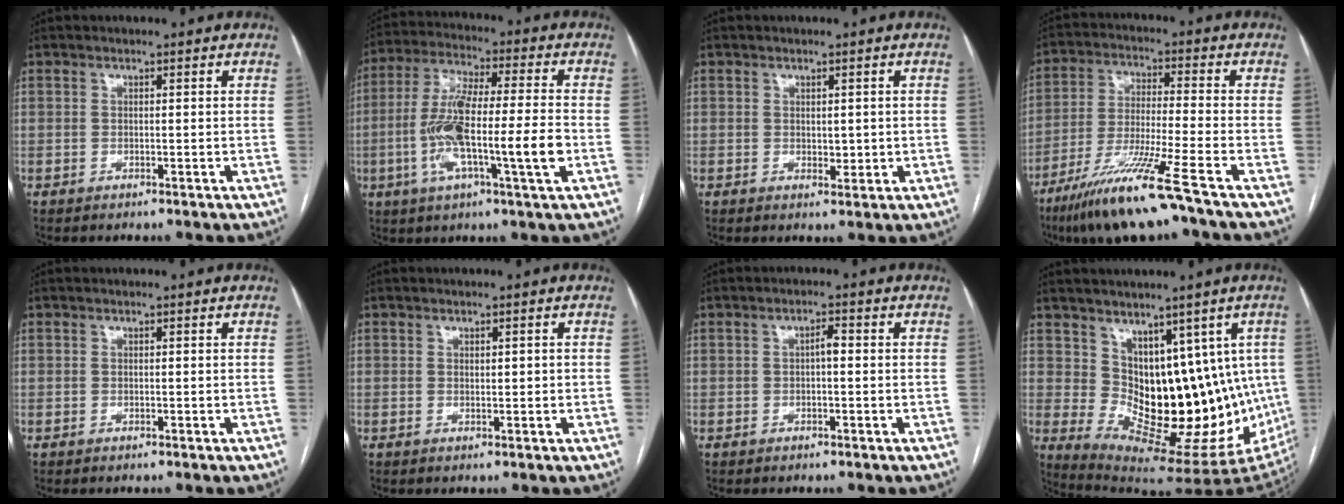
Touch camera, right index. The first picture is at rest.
{"total": 14.9, "force": [-3.3, 1.1, 14.5], "torque": [-0.278, 0.002, -0.063]}
{"total": 1.9, "force": [0.2, 1.3, 1.4], "torque": [-0.018, -0.003, 0.006]}
{"total": 12.9, "force": [-8.8, -1.3, 9.4], "torque": [-0.185, -0.039, -0.163]}
{"total": 0.0}
{"total": 1.1, "force": [0.2, 0.5, 1.0], "torque": [-0.016, 0.001, 0.004]}
{"total": 1.7, "force": [-0.1, 0.5, 1.6], "torque": [-0.026, 0.006, -0.003]}
{"total": 15.8, "force": [1.6, 8.3, 13.4], "torque": [-0.177, 0.007, 0.051]}